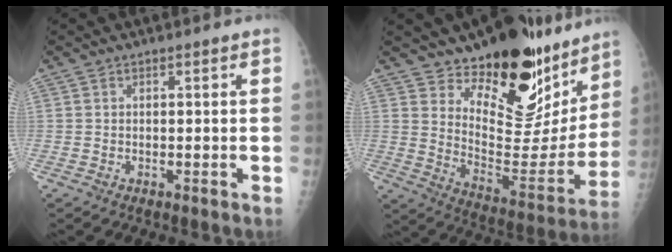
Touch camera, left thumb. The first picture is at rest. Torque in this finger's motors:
{"motor_torque": [0.43, 0.68, 0.11, -0.71, 0.16]}